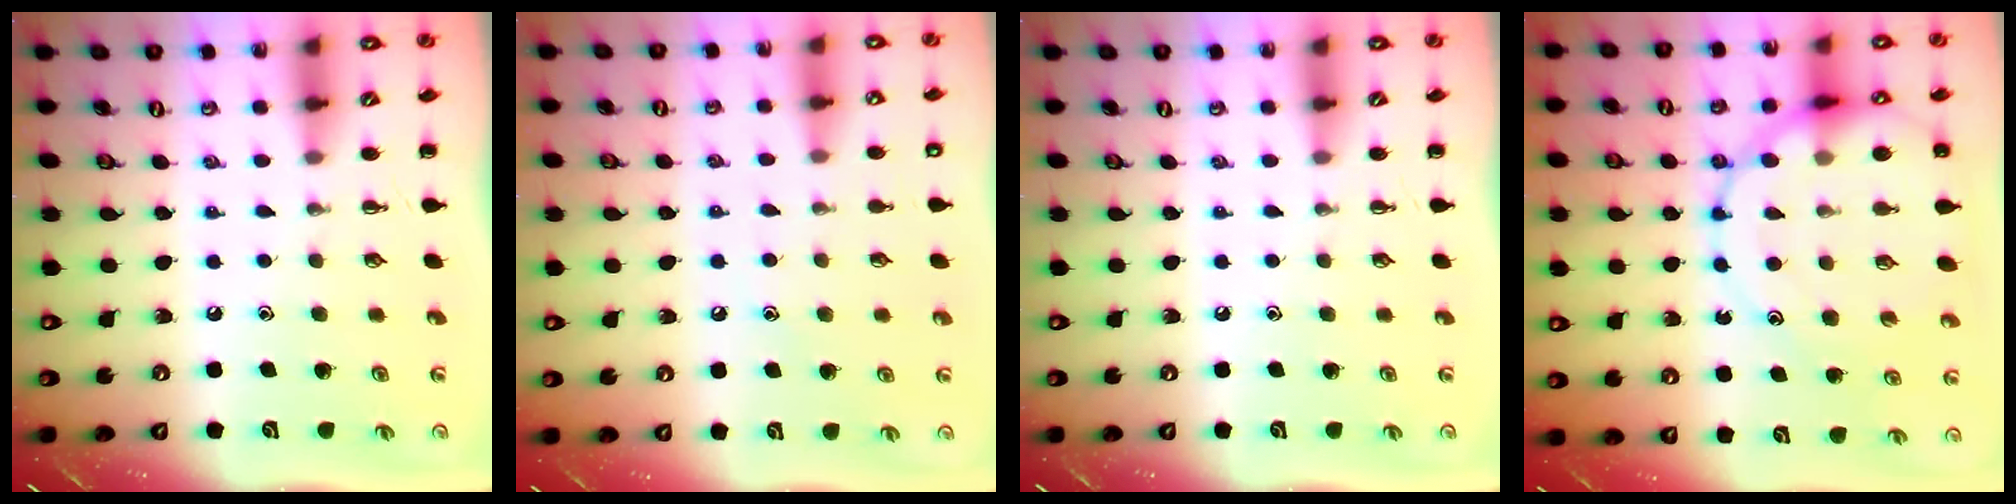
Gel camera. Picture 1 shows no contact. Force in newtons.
{"total": 6.6, "press": 6.4, "slide": 1.6}
{"total": 0.0}
{"total": 19.1, "press": 18.8, "slide": 3.2}